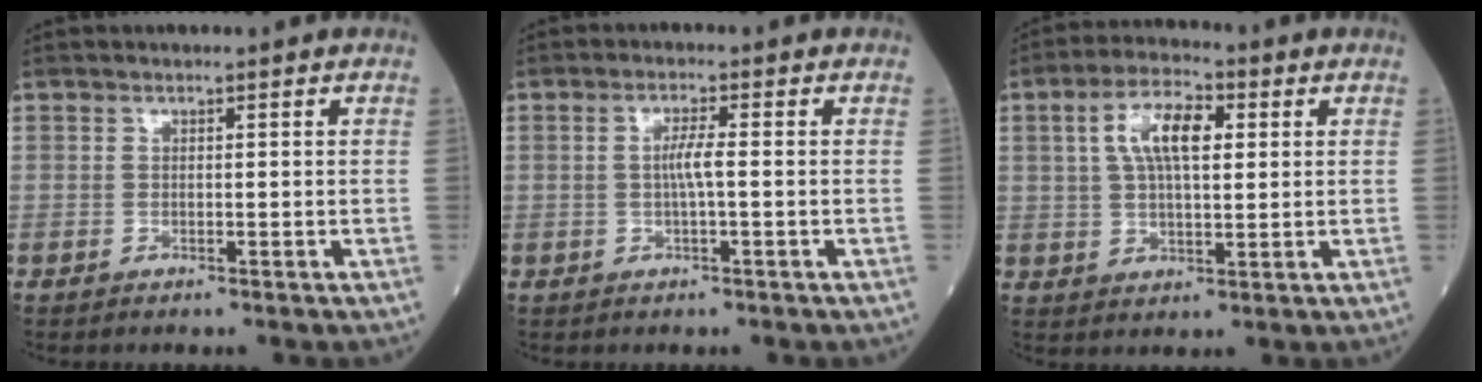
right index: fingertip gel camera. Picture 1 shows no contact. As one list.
[{"total": 2.7, "force": [-0.1, 0.0, 2.7], "torque": [-0.053, 0.001, -0.003]}, {"total": 8.7, "force": [2.5, 3.3, 7.6], "torque": [-0.147, 0.018, 0.043]}]